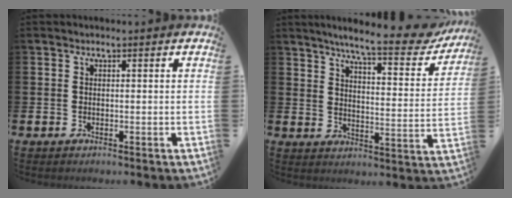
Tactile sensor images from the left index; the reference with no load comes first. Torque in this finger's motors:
{"motor_torque": [1.01, -1.13, 0.62, 0.21]}